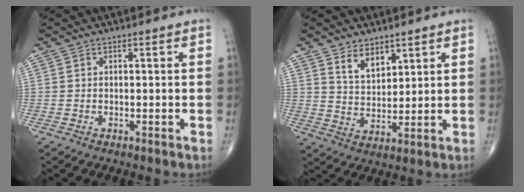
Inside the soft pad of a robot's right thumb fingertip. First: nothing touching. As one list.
[{"total": 6.1, "force": [3.9, 3.4, 3.2], "torque": [-0.035, -0.034, 0.078]}]